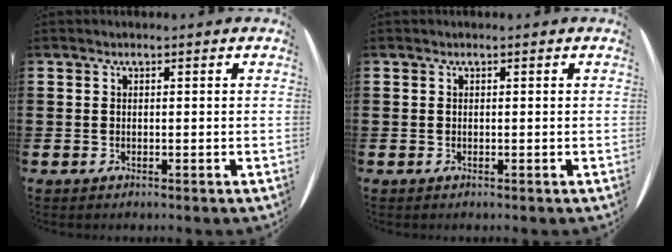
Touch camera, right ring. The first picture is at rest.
{"total": 0.0}